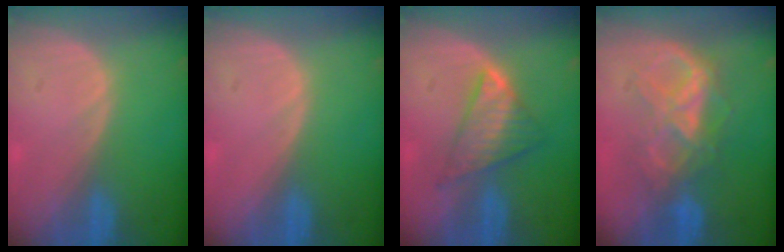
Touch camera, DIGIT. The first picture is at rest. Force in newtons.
{"total": 0.0}
{"total": 5.8, "press": 5.7, "slide": 1.1}
{"total": 7.2, "press": 7.2, "slide": 0.3}